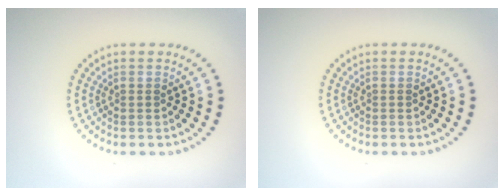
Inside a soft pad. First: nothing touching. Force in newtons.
{"total": 0.0}